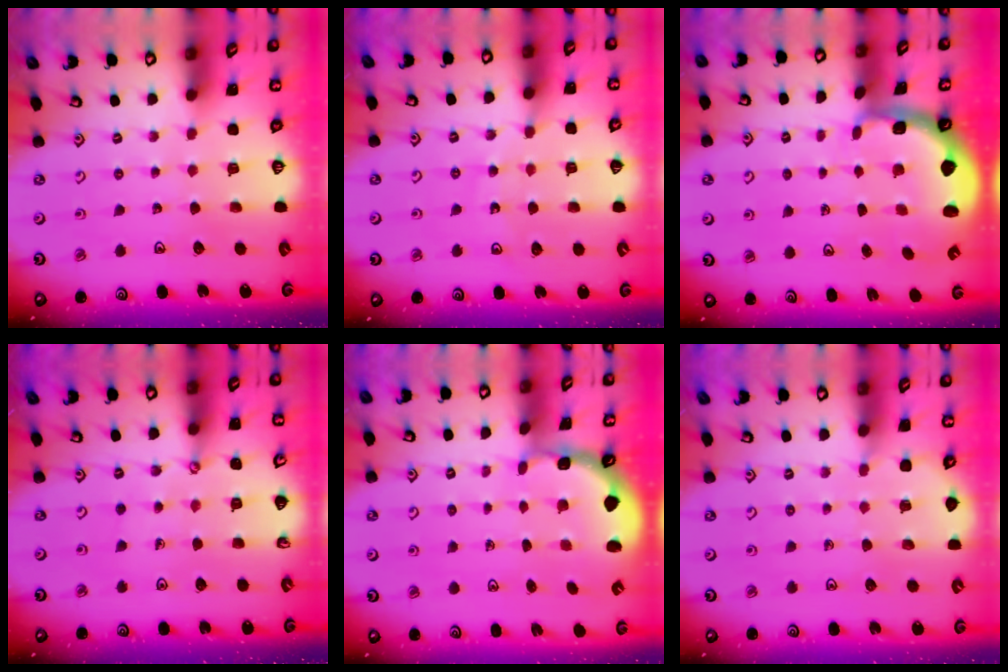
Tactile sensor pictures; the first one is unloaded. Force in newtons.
{"total": 10.0, "press": 9.6, "slide": 2.9}
{"total": 2.4, "press": 2.0, "slide": 1.2}
{"total": 3.6, "press": 3.6, "slide": 0.3}
{"total": 1.7, "press": 1.6, "slide": 0.5}
{"total": 4.1, "press": 4.1, "slide": 0.5}